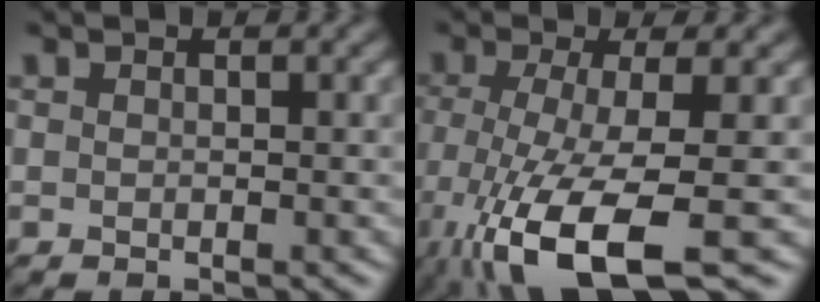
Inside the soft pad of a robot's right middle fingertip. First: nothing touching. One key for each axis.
{"total": 9.9, "fx": -4.6, "fy": 2.6, "fz": 8.4, "tx": -0.169, "ty": -0.021, "tz": -0.085}